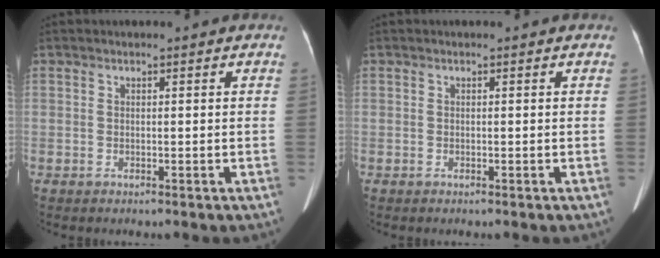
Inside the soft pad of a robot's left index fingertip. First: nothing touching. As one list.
[{"total": 0.0}]